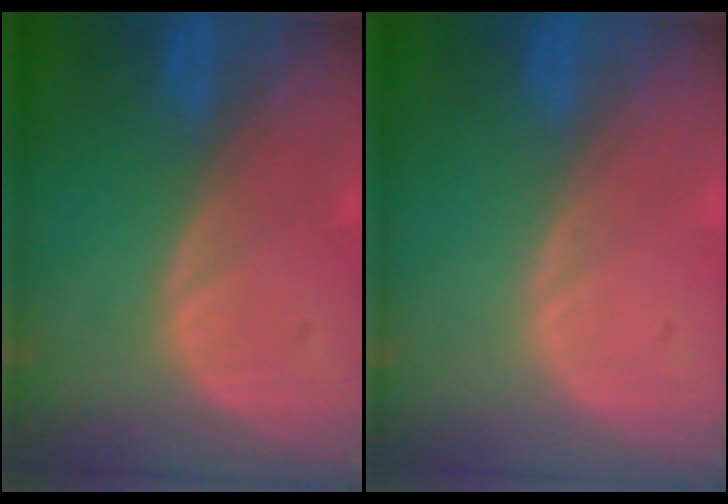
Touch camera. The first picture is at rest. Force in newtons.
{"total": 0.0}